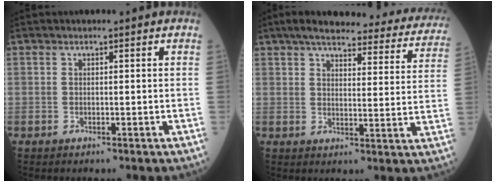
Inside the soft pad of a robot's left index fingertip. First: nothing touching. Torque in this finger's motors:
{"motor_torque": [0.98, -1.16, 0.09, 0.05]}